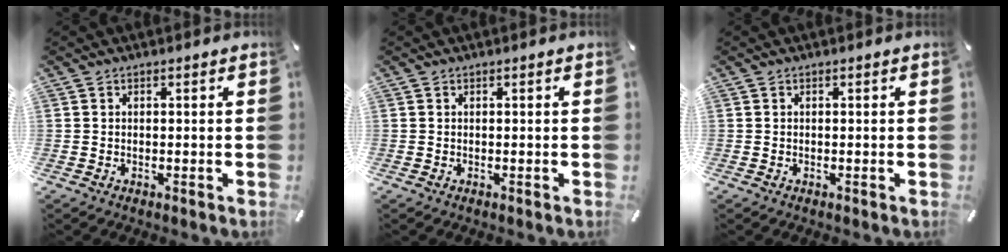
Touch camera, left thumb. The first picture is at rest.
{"total": 0.0}
{"total": 0.0}